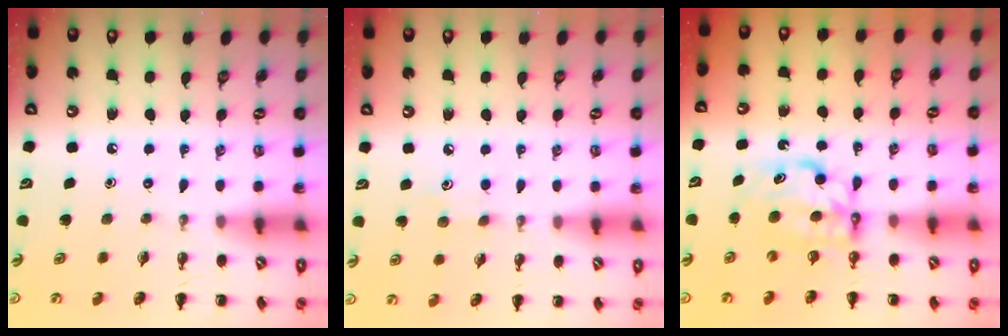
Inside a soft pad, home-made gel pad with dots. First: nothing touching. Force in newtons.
{"total": 5.4, "press": 5.2, "slide": 1.7}
{"total": 6.6, "press": 6.6, "slide": 0.5}